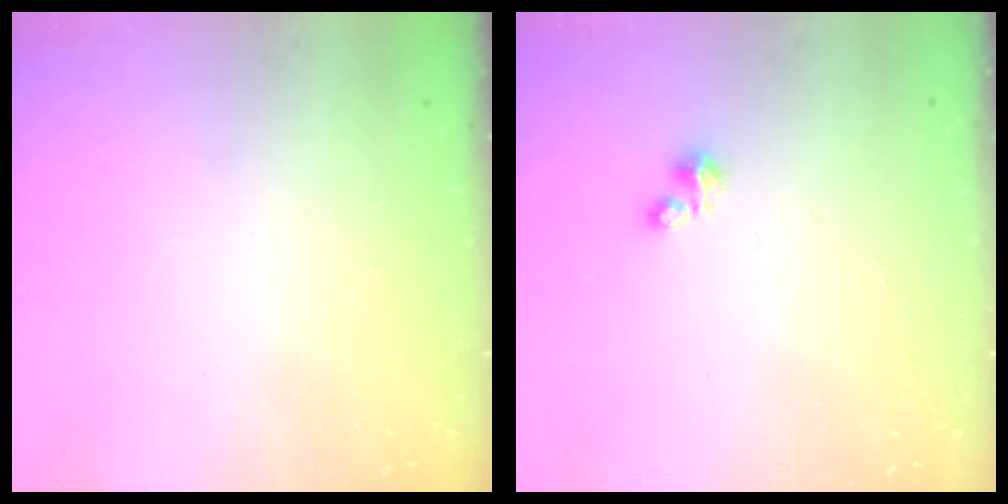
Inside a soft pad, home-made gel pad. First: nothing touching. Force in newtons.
{"total": 1.1, "press": 1.1, "slide": 0.3}